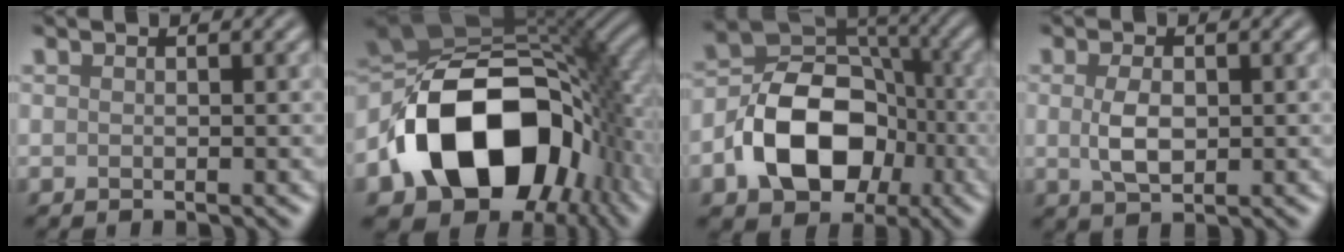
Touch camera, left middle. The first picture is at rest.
{"total": 16.9, "force": [-4.0, 11.5, 11.8], "torque": [-0.206, -0.007, -0.074]}
{"total": 10.3, "force": [-3.2, 7.2, 6.6], "torque": [-0.117, 0.004, -0.063]}
{"total": 2.7, "force": [0.2, 1.5, 2.3], "torque": [-0.052, 0.000, 0.006]}